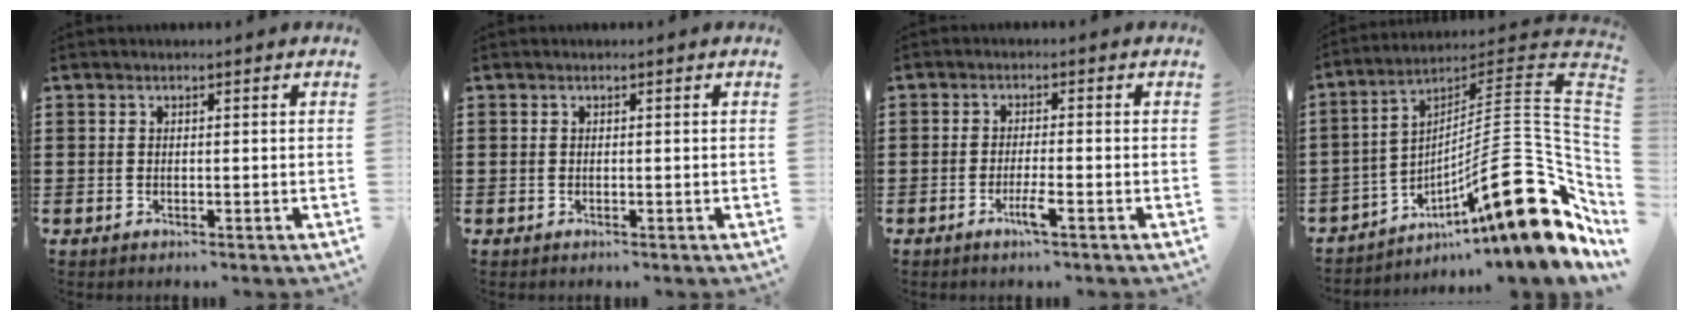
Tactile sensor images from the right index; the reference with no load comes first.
{"total": 0.0}
{"total": 3.2, "force": [-1.7, 0.1, 2.7], "torque": [-0.060, -0.011, -0.035]}
{"total": 20.5, "force": [-7.8, 5.3, 18.2], "torque": [-0.271, 0.000, -0.132]}